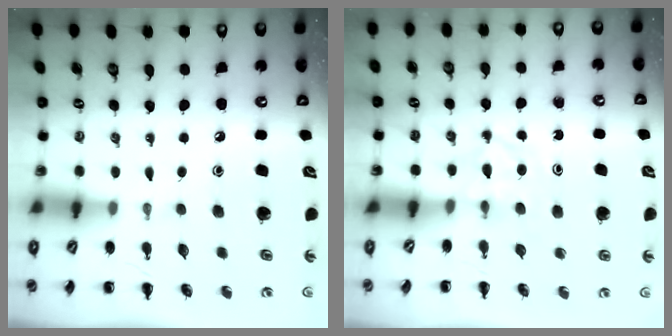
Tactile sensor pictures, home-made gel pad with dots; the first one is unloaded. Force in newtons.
{"total": 3.5, "press": 3.3, "slide": 1.1}